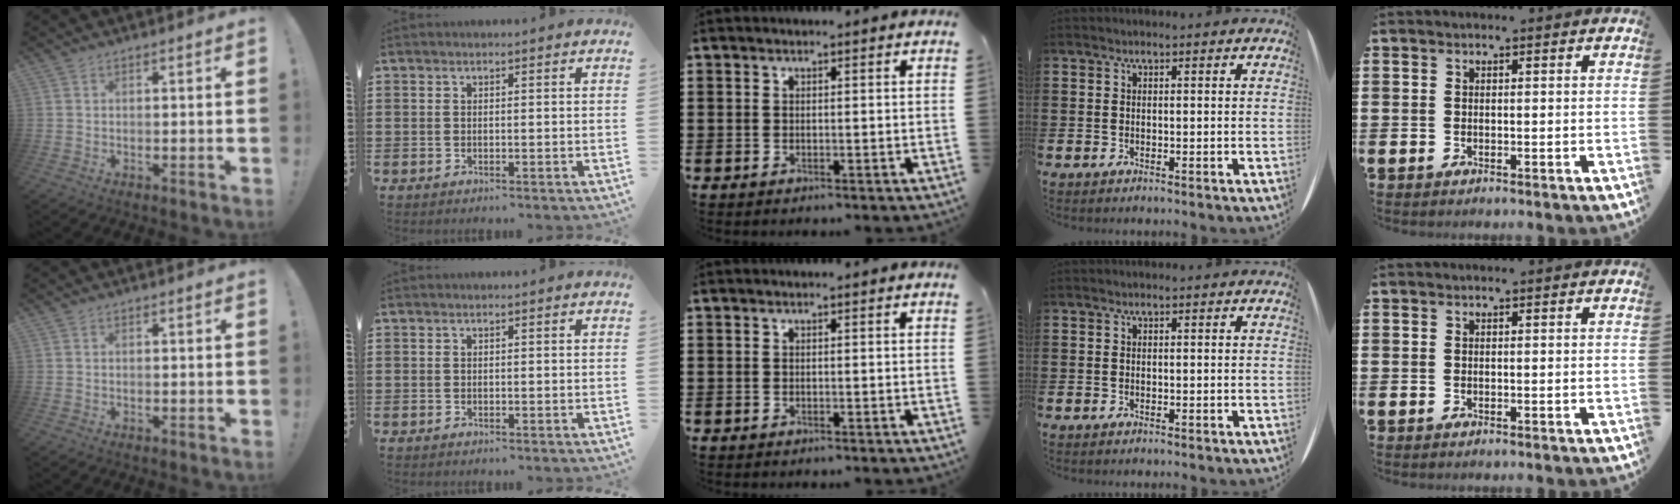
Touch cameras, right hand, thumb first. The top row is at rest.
{}